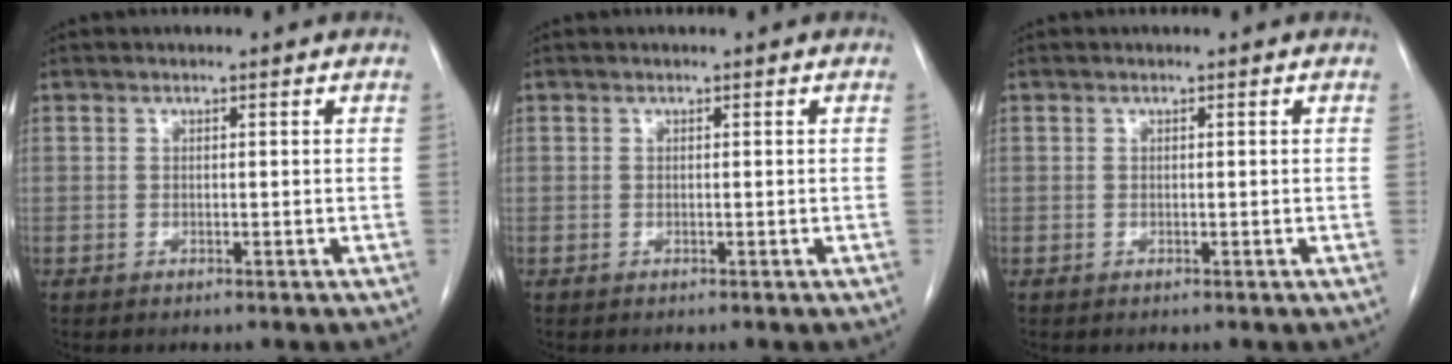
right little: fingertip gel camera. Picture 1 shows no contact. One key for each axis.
{"total": 0.0}
{"total": 0.0}